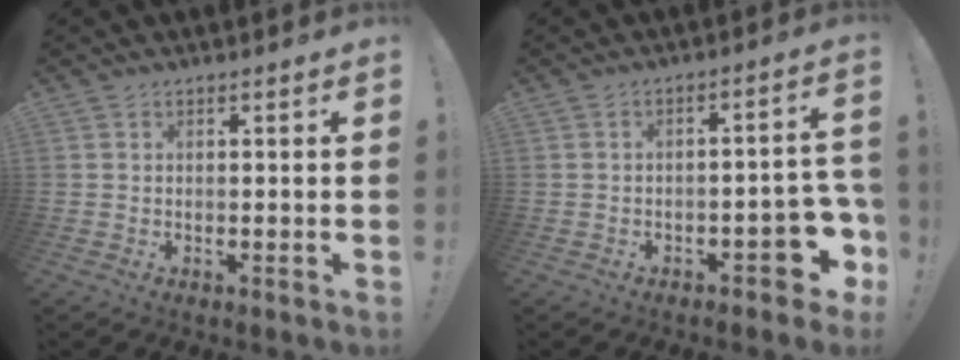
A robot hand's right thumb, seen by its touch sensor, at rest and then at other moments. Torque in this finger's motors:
{"motor_torque": [1.38, 1.21, 0.71, -1.03, 0.13]}